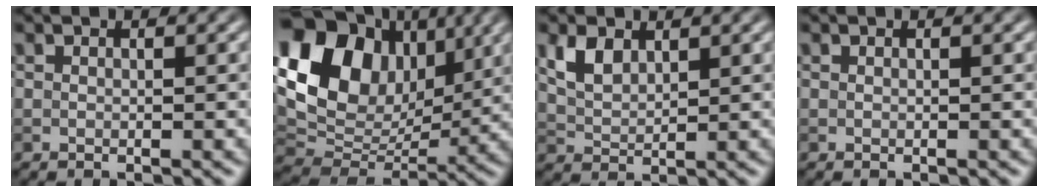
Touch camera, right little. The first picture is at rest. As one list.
[{"total": 13.9, "force": [5.2, 9.6, 8.6], "torque": [-0.171, 0.020, 0.100]}, {"total": 3.1, "force": [1.8, 1.8, 1.9], "torque": [-0.045, 0.001, 0.037]}, {"total": 0.0}]